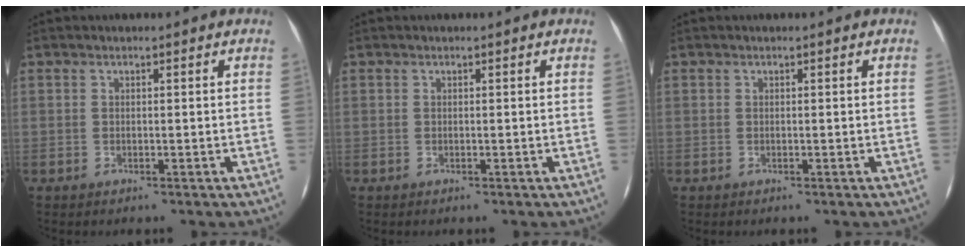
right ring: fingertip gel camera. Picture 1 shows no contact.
{"total": 0.0}
{"total": 0.0}